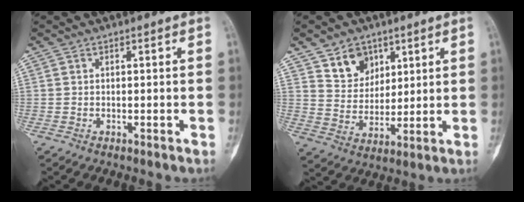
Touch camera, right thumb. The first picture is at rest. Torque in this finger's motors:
{"motor_torque": [-0.44, 0.49, 0.03, 0.02, 0.00]}